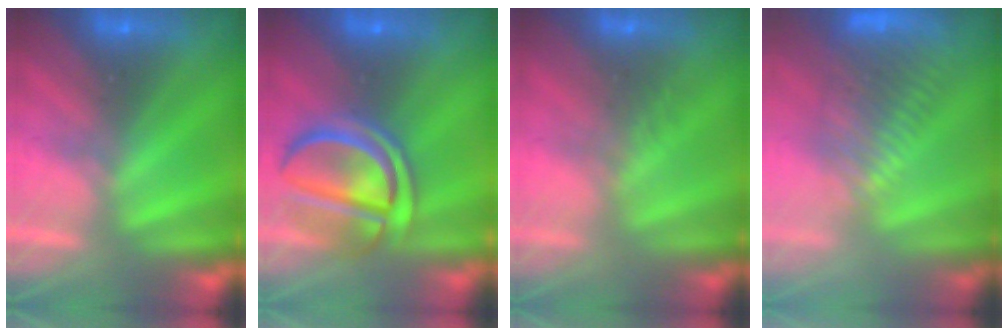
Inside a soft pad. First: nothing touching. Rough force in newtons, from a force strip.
{"total": 6.9}
{"total": 1.2}
{"total": 4.7}